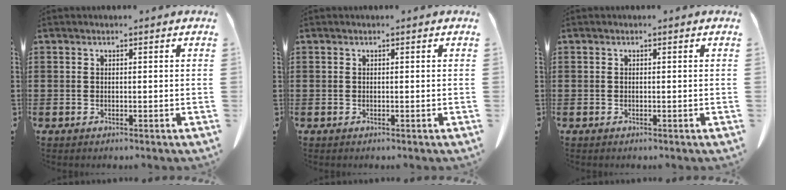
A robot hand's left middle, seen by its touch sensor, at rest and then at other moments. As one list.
[{"total": 0.0}, {"total": 0.0}]